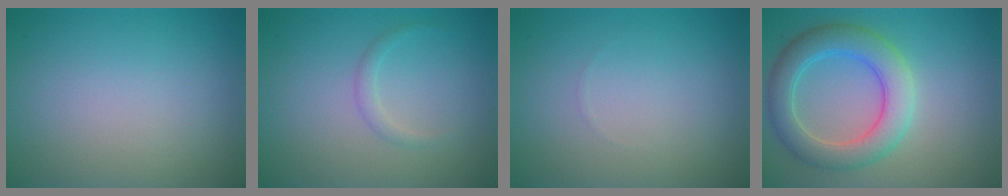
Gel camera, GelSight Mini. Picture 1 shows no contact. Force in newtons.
{"total": 1.0, "press": 1.0, "slide": 0.1}
{"total": 0.0}
{"total": 5.6, "press": 5.5, "slide": 0.3}